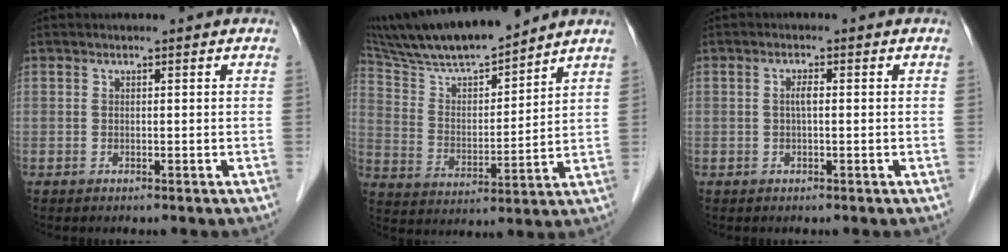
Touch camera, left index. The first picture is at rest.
{"total": 14.9, "force": [13.2, 1.5, 6.6], "torque": [-0.126, 0.006, 0.242]}
{"total": 1.5, "force": [-0.3, 0.2, 1.5], "torque": [-0.030, 0.000, -0.007]}